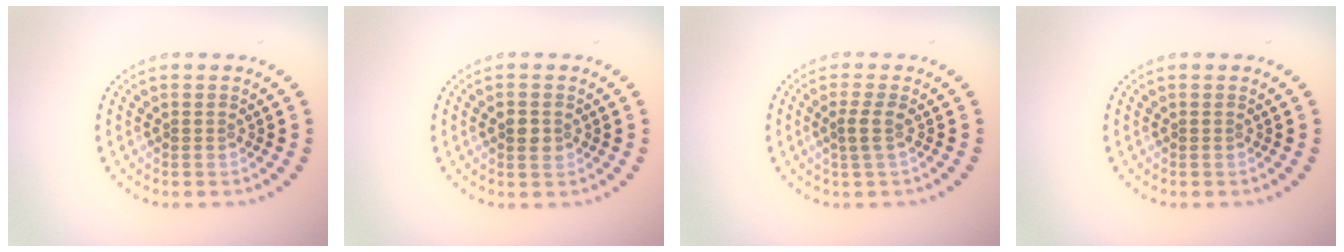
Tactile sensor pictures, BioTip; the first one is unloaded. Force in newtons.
{"total": 2.1, "press": 2.1, "slide": 0.1}
{"total": 1.1, "press": 0.8, "slide": 0.8}
{"total": 0.0}